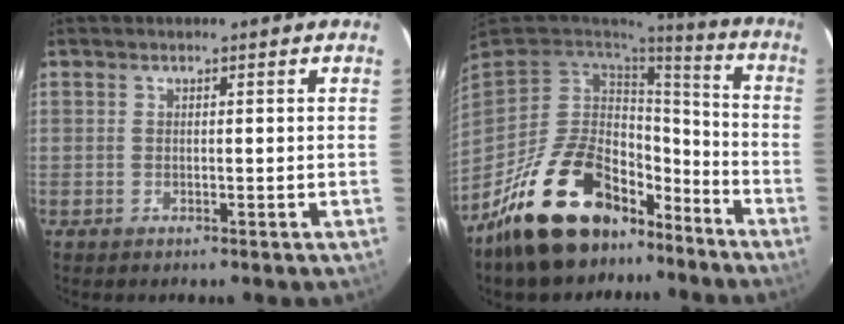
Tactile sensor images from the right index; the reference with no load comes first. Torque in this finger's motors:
{"motor_torque": [1.09, -1.04, 1.05, 0.21]}